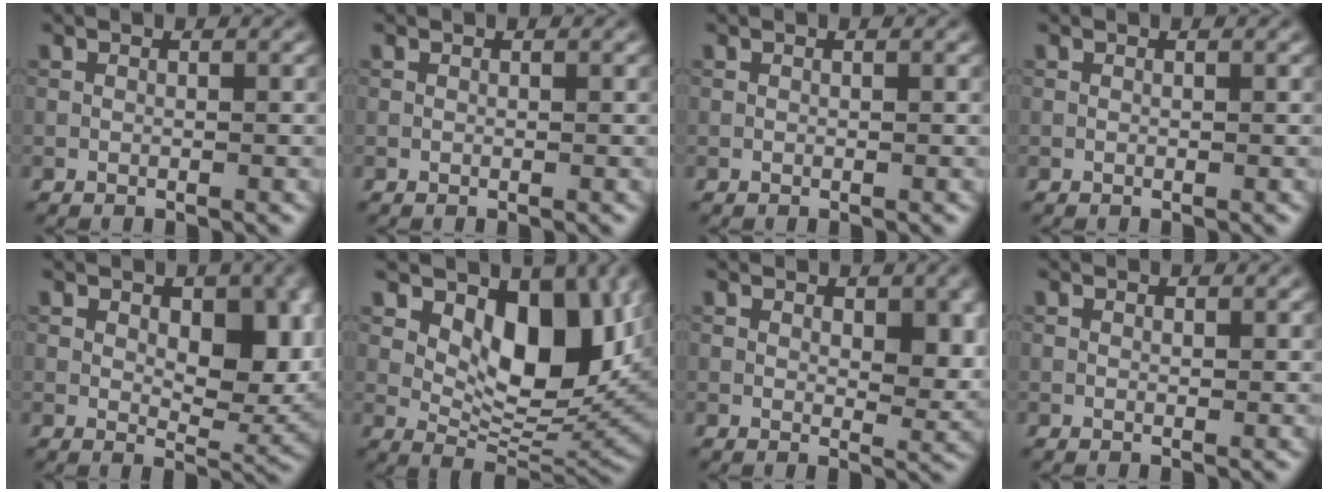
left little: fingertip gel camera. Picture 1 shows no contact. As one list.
[{"total": 0.0}, {"total": 0.0}, {"total": 0.0}, {"total": 7.9, "force": [1.4, 4.5, 6.3], "torque": [-0.086, -0.005, 0.027]}, {"total": 9.5, "force": [3.4, 5.3, 7.2], "torque": [-0.104, -0.015, 0.061]}, {"total": 4.3, "force": [1.2, 2.5, 3.3], "torque": [-0.040, -0.006, 0.025]}, {"total": 0.5, "force": [0.5, 0.2, 0.0], "torque": [0.001, 0.002, 0.011]}]